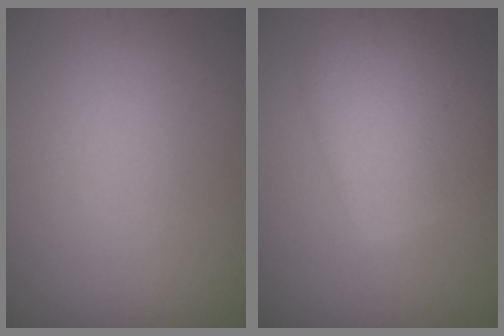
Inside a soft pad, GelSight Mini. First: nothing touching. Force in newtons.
{"total": 6.3, "press": 6.3, "slide": 0.3}